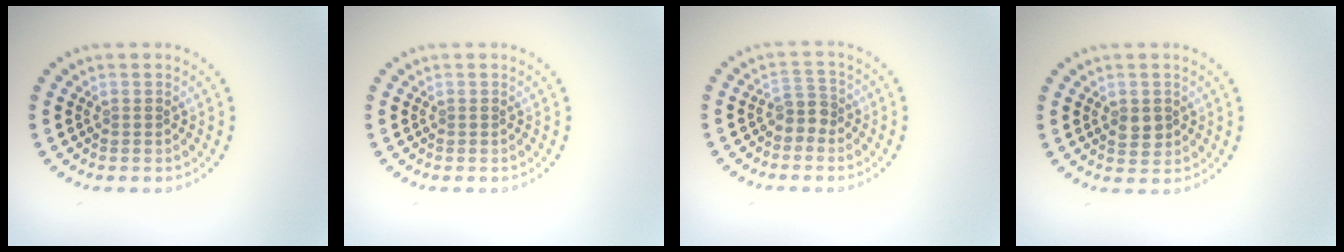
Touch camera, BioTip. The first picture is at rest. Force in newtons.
{"total": 0.0}
{"total": 1.8, "press": 1.4, "slide": 1.2}
{"total": 1.8, "press": 1.8, "slide": 0.4}